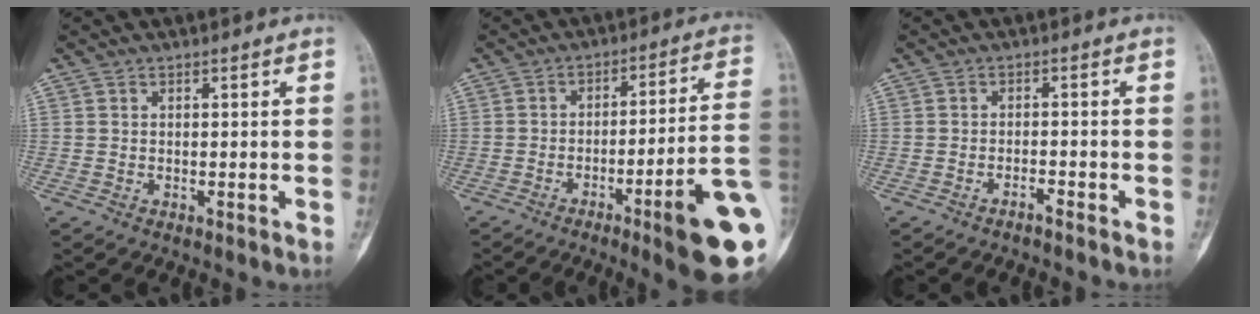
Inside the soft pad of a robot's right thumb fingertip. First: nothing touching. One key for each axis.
{"total": 17.2, "fx": -6.6, "fy": 1.6, "fz": 15.8, "tx": -0.166, "ty": 0.026, "tz": -0.093}
{"total": 1.6, "fx": -1.4, "fy": 0.0, "fz": 0.6, "tx": -0.017, "ty": 0.015, "tz": -0.025}